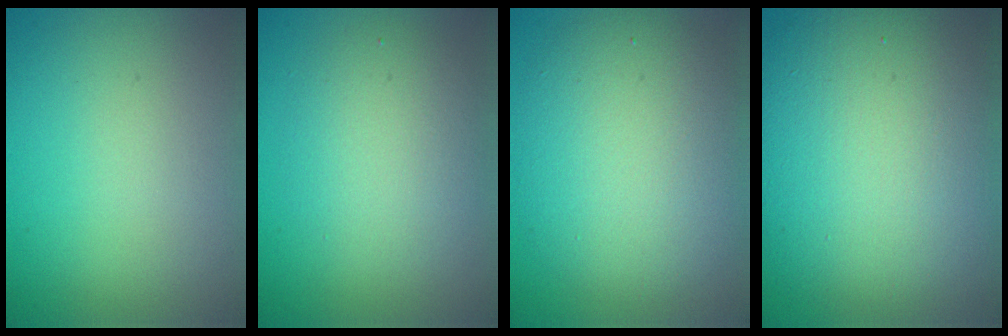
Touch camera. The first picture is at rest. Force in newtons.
{"total": 3.7, "press": 3.7, "slide": 0.3}
{"total": 8.1, "press": 8.1, "slide": 0.3}
{"total": 13.9, "press": 13.8, "slide": 1.1}